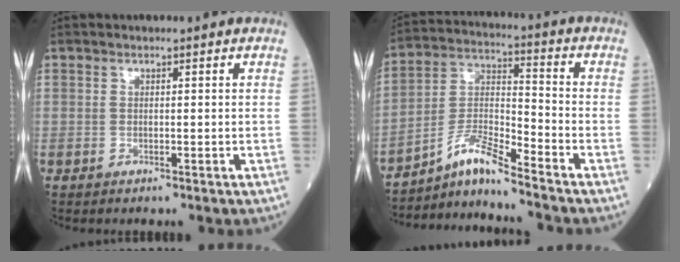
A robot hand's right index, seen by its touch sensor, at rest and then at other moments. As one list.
[{"total": 7.7, "force": [-6.7, -0.5, 3.8], "torque": [-0.087, 0.002, -0.122]}]